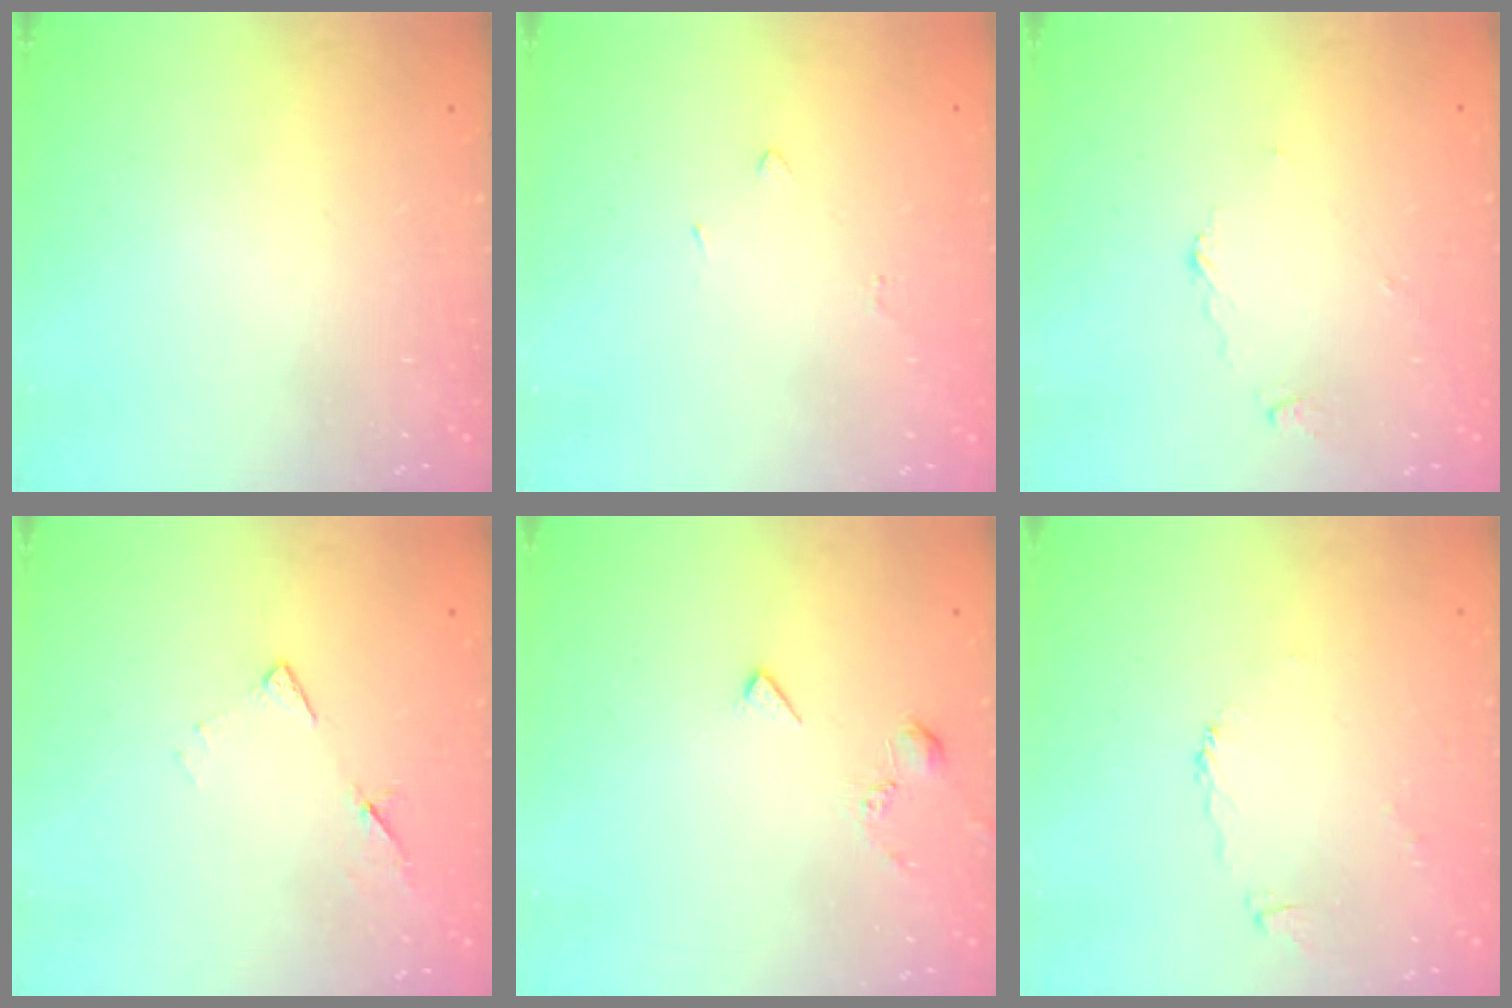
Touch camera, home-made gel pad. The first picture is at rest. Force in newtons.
{"total": 1.9, "press": 1.8, "slide": 0.6}
{"total": 3.3, "press": 3.3, "slide": 0.4}
{"total": 6.9, "press": 6.8, "slide": 0.6}
{"total": 3.0, "press": 2.9, "slide": 0.7}
{"total": 2.4, "press": 2.3, "slide": 0.7}